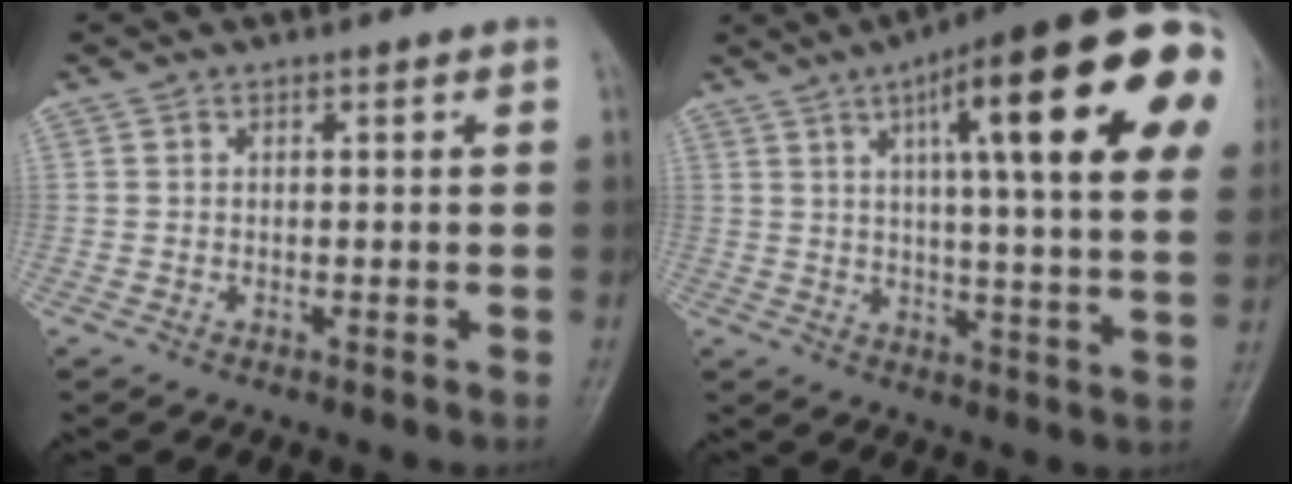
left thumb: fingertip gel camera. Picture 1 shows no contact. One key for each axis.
{"total": 26.7, "fx": 9.4, "fy": 5.5, "fz": 24.4, "tx": -0.296, "ty": 0.007, "tz": 0.126}